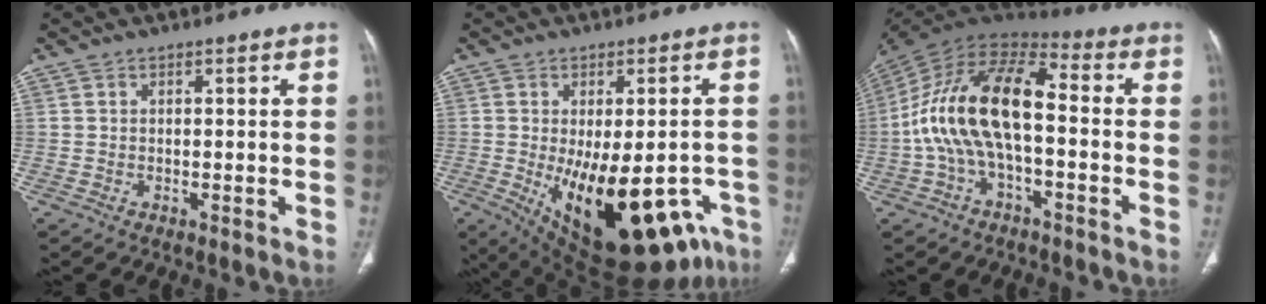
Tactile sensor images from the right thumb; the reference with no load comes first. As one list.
[{"total": 23.8, "force": [-8.8, 11.1, 19.1], "torque": [-0.219, -0.013, -0.098]}, {"total": 18.0, "force": [-1.9, 8.7, 15.7], "torque": [-0.302, 0.049, -0.042]}]